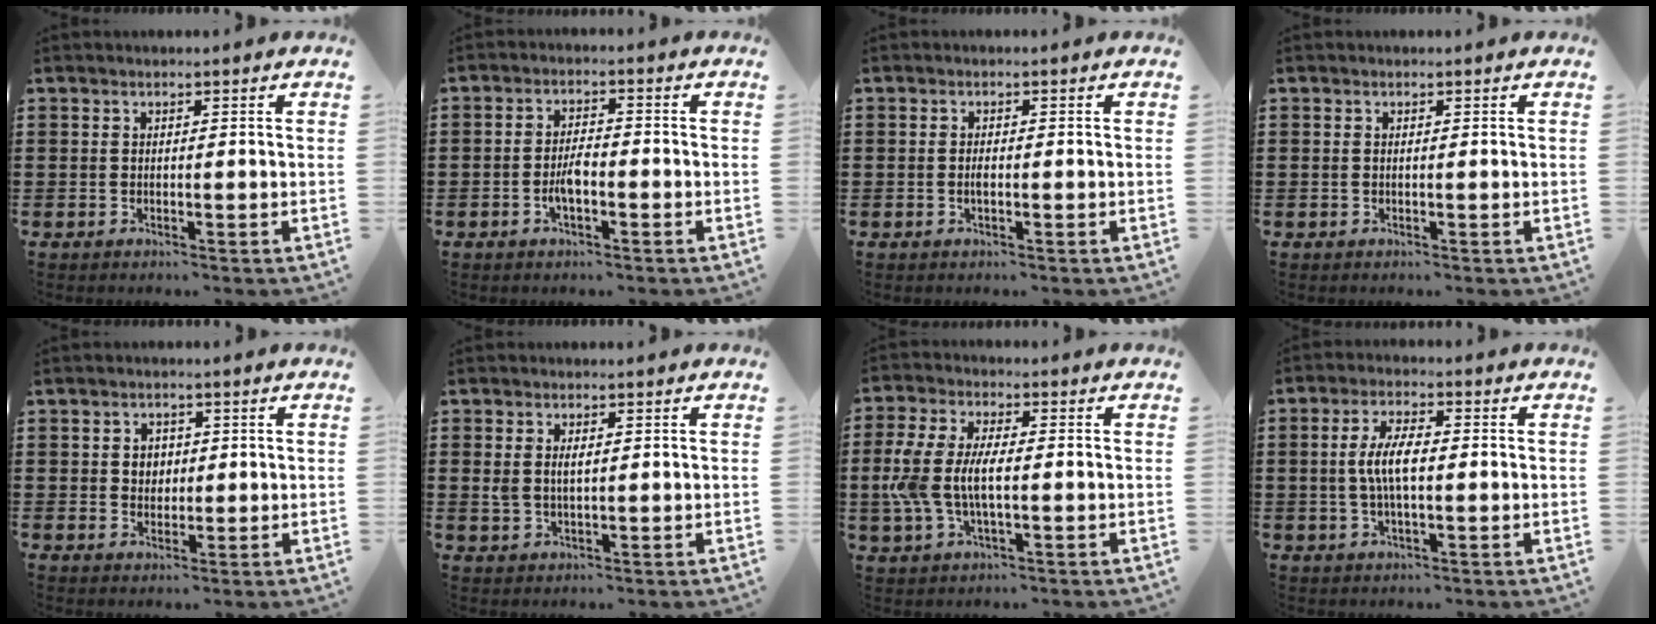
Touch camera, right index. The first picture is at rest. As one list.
[{"total": 3.5, "force": [-1.4, 1.4, 2.9], "torque": [-0.066, 0.002, -0.029]}, {"total": 1.1, "force": [-0.2, 0.5, 1.0], "torque": [-0.020, 0.000, -0.003]}, {"total": 0.0}, {"total": 2.5, "force": [0.4, 2.2, 1.1], "torque": [-0.029, 0.011, 0.005]}, {"total": 2.4, "force": [0.6, 1.2, 1.9], "torque": [-0.041, 0.006, 0.009]}, {"total": 7.9, "force": [-0.7, 3.6, 6.9], "torque": [-0.171, -0.008, -0.024]}, {"total": 6.0, "force": [-0.1, 2.0, 5.7], "torque": [-0.117, 0.000, -0.007]}]